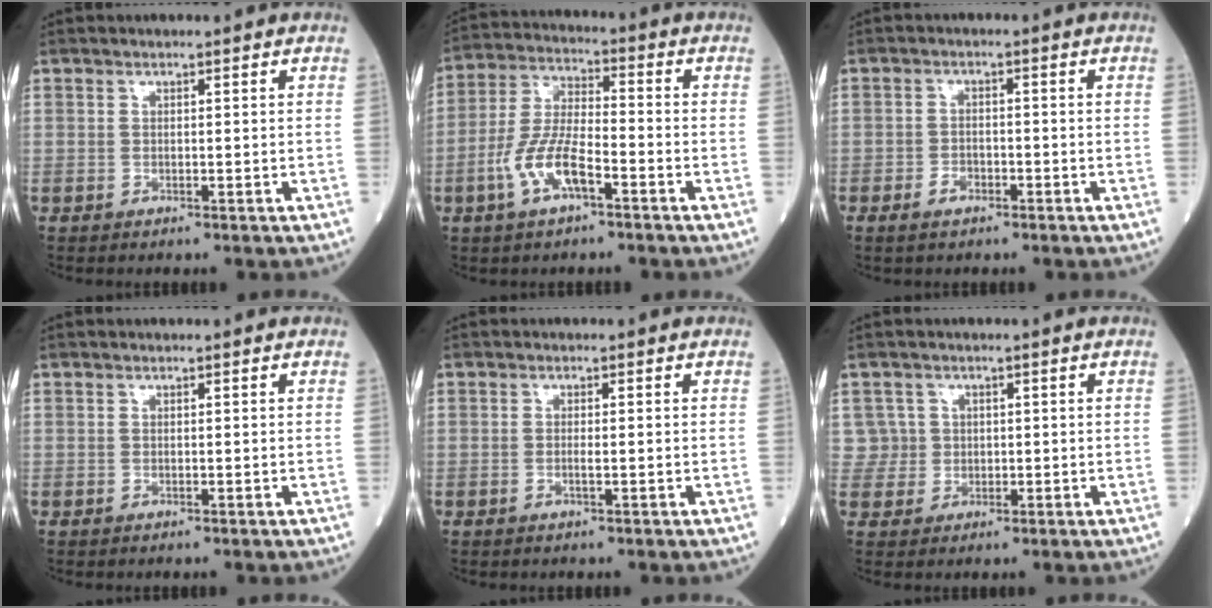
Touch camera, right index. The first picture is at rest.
{"total": 9.1, "force": [-4.0, 2.8, 7.7], "torque": [-0.167, 0.004, -0.078]}
{"total": 2.5, "force": [-1.5, 1.4, 1.5], "torque": [-0.029, 0.003, -0.025]}
{"total": 0.0}
{"total": 0.9, "force": [-0.3, 0.1, 0.9], "torque": [-0.020, -0.001, -0.006]}
{"total": 3.2, "force": [0.7, 3.0, -0.5], "torque": [0.026, 0.009, 0.008]}